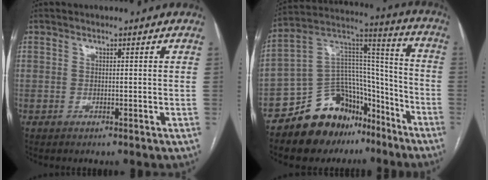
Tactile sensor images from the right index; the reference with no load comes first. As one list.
[{"total": 18.2, "force": [-13.4, 10.1, 7.0], "torque": [-0.095, 0.086, -0.219]}]